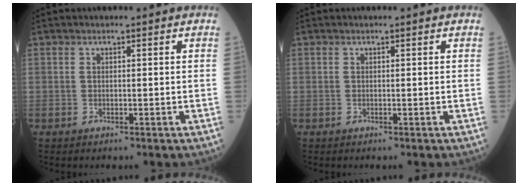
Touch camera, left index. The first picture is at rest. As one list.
[{"total": 0.0}]